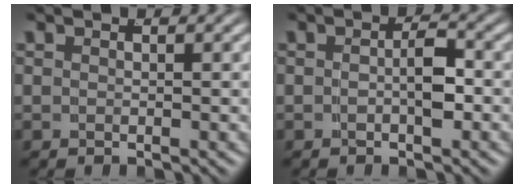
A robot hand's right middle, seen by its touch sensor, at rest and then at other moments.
{"total": 1.9, "force": [-0.6, 0.4, 1.8], "torque": [-0.025, -0.005, -0.005]}